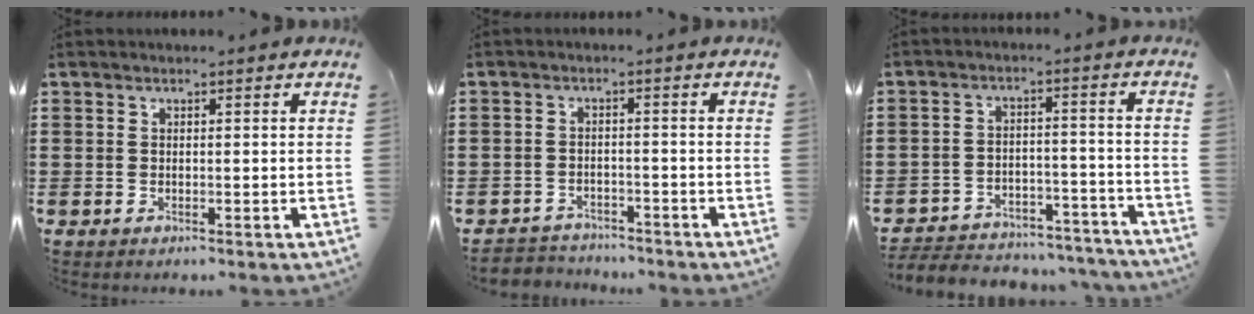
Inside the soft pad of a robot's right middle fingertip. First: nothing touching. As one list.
[{"total": 2.6, "force": [-2.5, 0.6, -0.2], "torque": [-0.004, -0.002, -0.056]}, {"total": 4.7, "force": [-4.6, 1.0, 0.5], "torque": [-0.016, 0.008, -0.097]}]